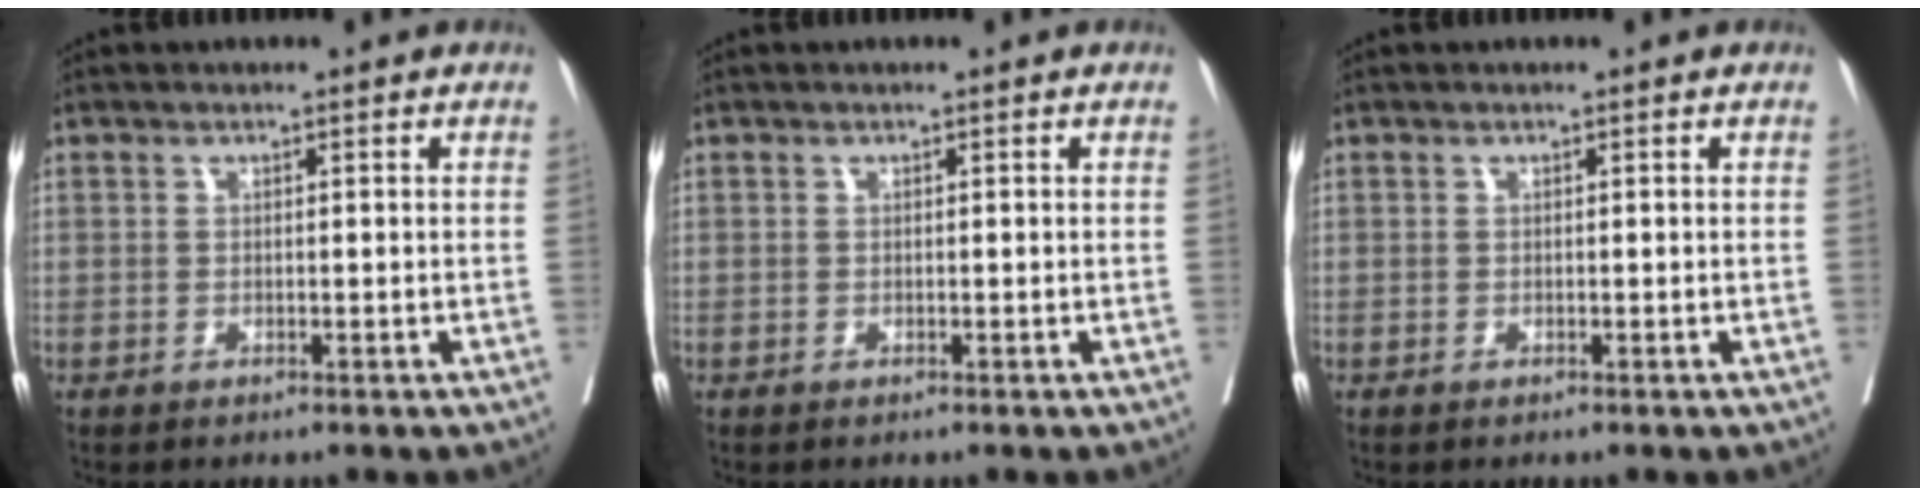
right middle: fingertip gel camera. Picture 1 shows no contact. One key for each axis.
{"total": 0.0}
{"total": 0.0}